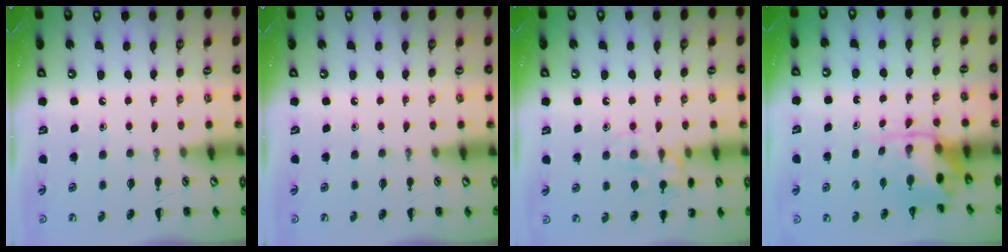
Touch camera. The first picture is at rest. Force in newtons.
{"total": 0.0}
{"total": 11.7, "press": 11.6, "slide": 0.7}
{"total": 3.8, "press": 3.7, "slide": 0.7}